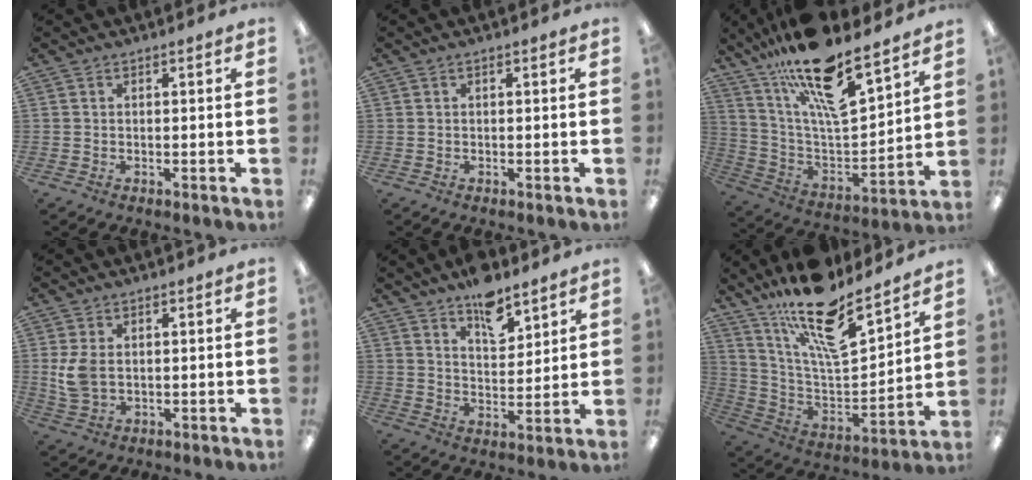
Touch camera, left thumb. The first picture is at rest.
{"total": 0.0}
{"total": 19.7, "force": [14.7, 5.5, 11.9], "torque": [-0.205, -0.104, 0.251]}
{"total": 5.8, "force": [0.8, 3.8, 4.3], "torque": [-0.094, -0.002, 0.011]}
{"total": 9.9, "force": [7.4, 4.5, 4.7], "torque": [-0.059, -0.045, 0.128]}
{"total": 19.4, "force": [14.6, 6.1, 11.1], "torque": [-0.196, -0.105, 0.252]}